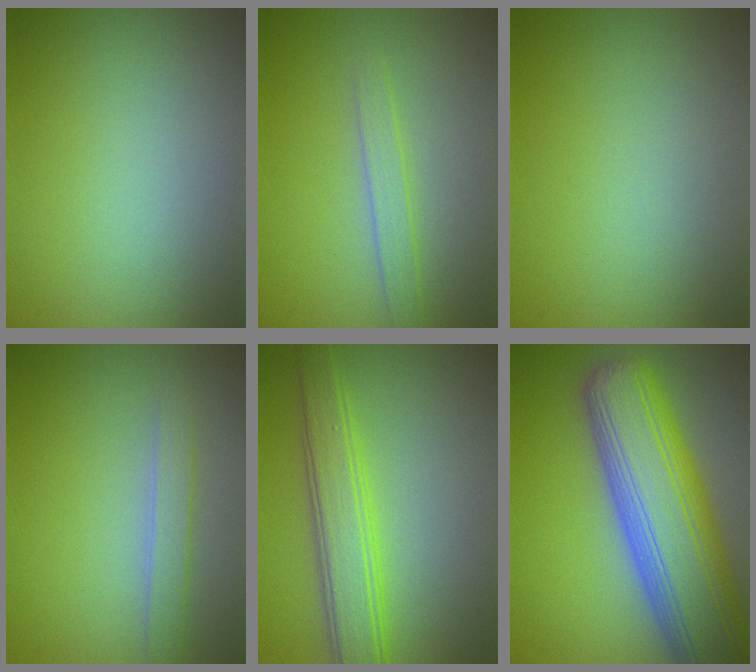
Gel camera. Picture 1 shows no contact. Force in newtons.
{"total": 1.6, "press": 1.6, "slide": 0.1}
{"total": 0.0}
{"total": 1.7, "press": 1.7, "slide": 0.0}
{"total": 4.5, "press": 4.5, "slide": 0.1}
{"total": 12.9, "press": 12.9, "slide": 0.8}